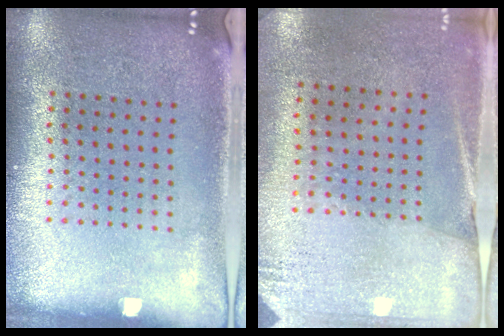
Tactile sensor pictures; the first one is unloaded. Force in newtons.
{"total": 2.7, "press": 2.4, "slide": 1.3}